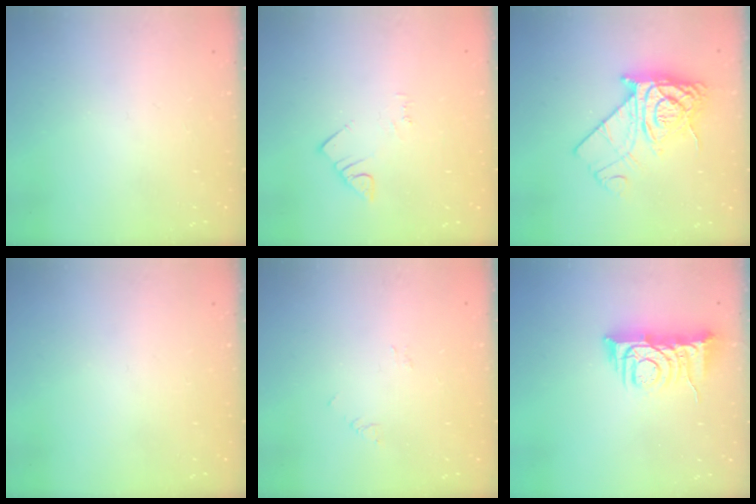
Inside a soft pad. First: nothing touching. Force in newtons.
{"total": 2.5, "press": 2.4, "slide": 0.4}
{"total": 12.9, "press": 12.8, "slide": 1.1}
{"total": 0.0}
{"total": 2.9, "press": 2.9, "slide": 0.3}
{"total": 7.6, "press": 7.6, "slide": 1.0}